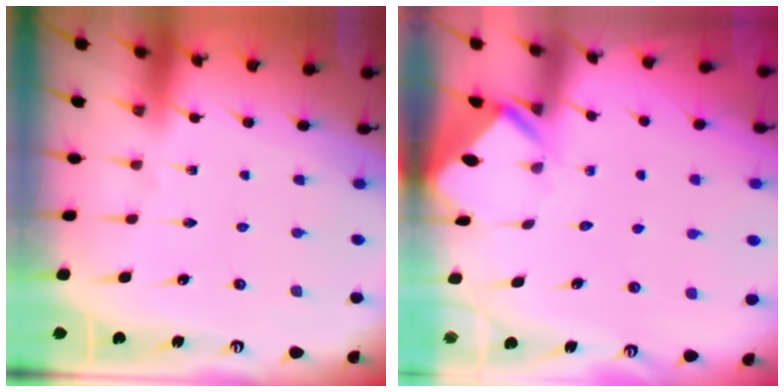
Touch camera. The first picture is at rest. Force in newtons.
{"total": 3.1, "press": 3.1, "slide": 0.3}